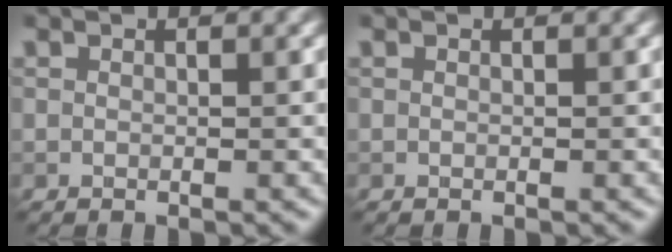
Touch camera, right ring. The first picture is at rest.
{"total": 0.0}